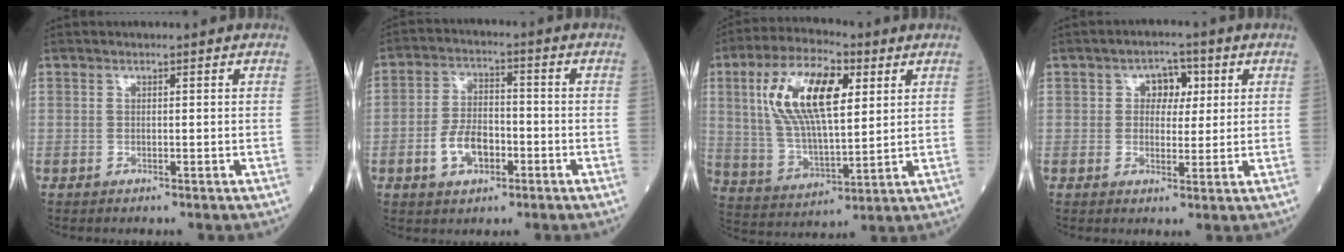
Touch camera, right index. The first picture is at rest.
{"total": 7.1, "force": [-2.6, 4.0, 5.2], "torque": [-0.106, 0.012, -0.046]}
{"total": 15.8, "force": [5.0, 5.6, 13.9], "torque": [-0.283, 0.017, 0.093]}
{"total": 4.5, "force": [1.3, 3.0, 3.1], "torque": [-0.041, 0.011, 0.019]}